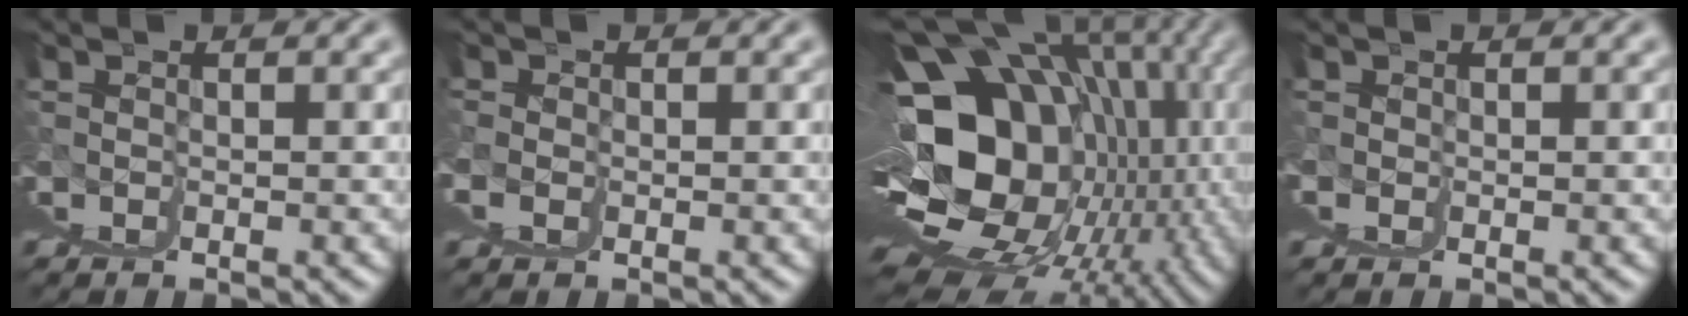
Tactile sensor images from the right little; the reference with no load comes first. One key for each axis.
{"total": 1.4, "fx": 0.9, "fy": 1.1, "fz": 0.0, "tx": 0.001, "ty": -0.002, "tz": 0.015}
{"total": 19.7, "fx": -0.2, "fy": 10.3, "fz": 16.8, "tx": -0.237, "ty": -0.023, "tz": 0.033}
{"total": 1.0, "fx": 0.6, "fy": 0.7, "fz": -0.1, "tx": 0.003, "ty": -0.002, "tz": 0.009}